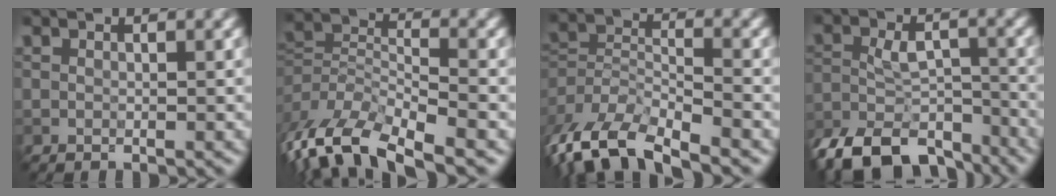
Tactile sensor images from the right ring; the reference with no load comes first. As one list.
[{"total": 8.6, "force": [-7.0, 2.2, 4.5], "torque": [-0.090, 0.000, -0.124]}, {"total": 8.2, "force": [-7.2, 2.0, 3.4], "torque": [-0.073, -0.005, -0.121]}, {"total": 10.2, "force": [-8.9, 3.3, 3.8], "torque": [-0.075, -0.012, -0.130]}]